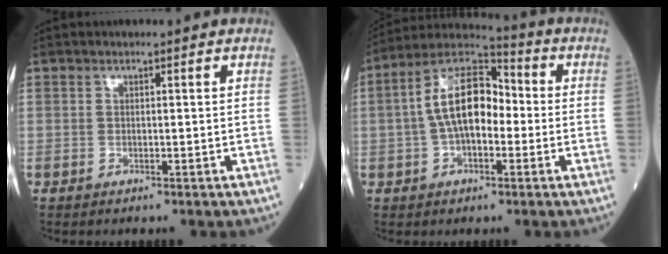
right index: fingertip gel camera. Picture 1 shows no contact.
{"total": 11.7, "force": [-0.2, 5.6, 10.3], "torque": [-0.204, 0.037, -0.009]}